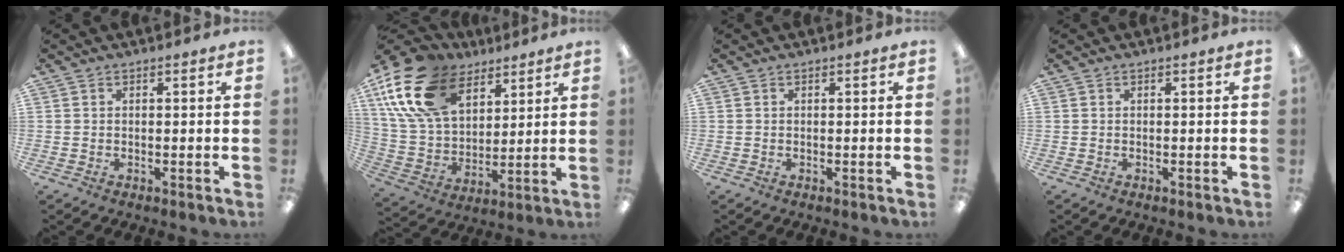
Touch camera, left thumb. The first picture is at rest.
{"total": 21.3, "force": [11.4, 13.2, 12.3], "torque": [-0.269, -0.041, 0.207]}
{"total": 0.0}
{"total": 0.0}